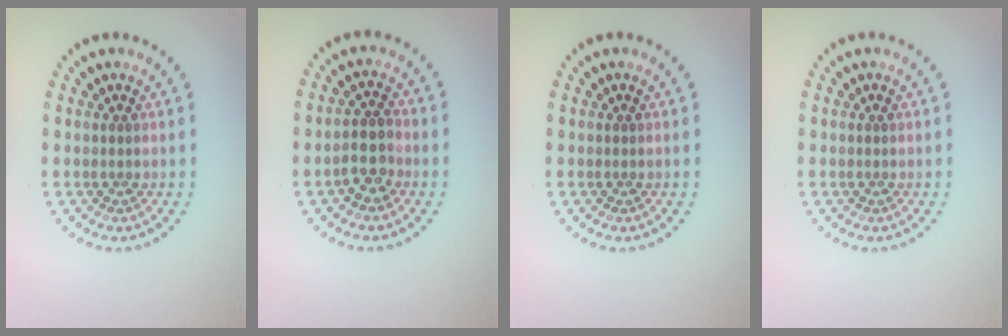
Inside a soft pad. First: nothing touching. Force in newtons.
{"total": 2.5, "press": 2.3, "slide": 0.9}
{"total": 0.0}
{"total": 0.0}